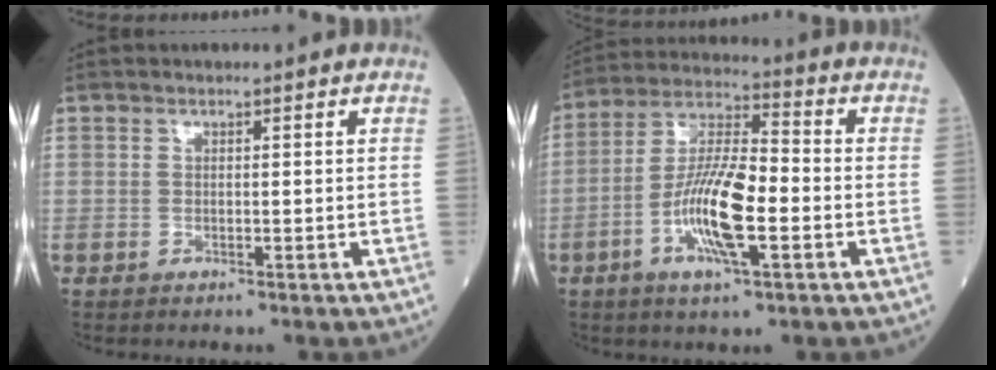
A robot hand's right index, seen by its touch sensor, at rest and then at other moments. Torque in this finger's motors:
{"motor_torque": [1.06, -0.92, 0.36, 0.21]}